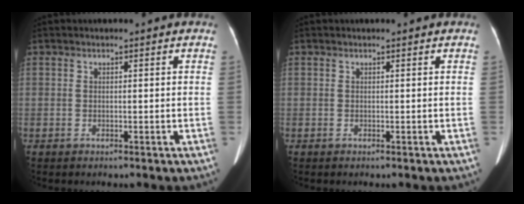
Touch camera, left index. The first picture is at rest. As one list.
[{"total": 0.0}]